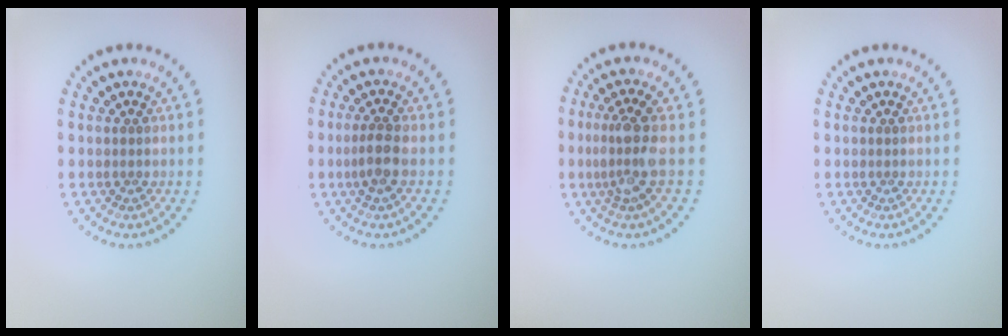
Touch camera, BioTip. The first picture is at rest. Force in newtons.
{"total": 2.0, "press": 1.8, "slide": 0.9}
{"total": 3.3, "press": 2.5, "slide": 2.1}
{"total": 0.0}